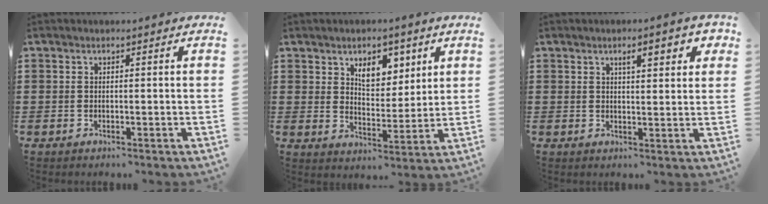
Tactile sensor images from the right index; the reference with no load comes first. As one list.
[{"total": 6.0, "force": [3.6, 3.5, 3.4], "torque": [-0.058, 0.003, 0.060]}, {"total": 3.7, "force": [1.7, 1.1, 3.1], "torque": [-0.049, 0.000, 0.022]}]